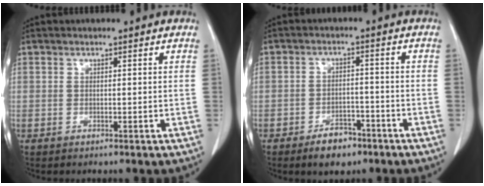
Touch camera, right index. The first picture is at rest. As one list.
[{"total": 5.2, "force": [-3.5, 2.8, 2.5], "torque": [-0.039, 0.004, -0.051]}]